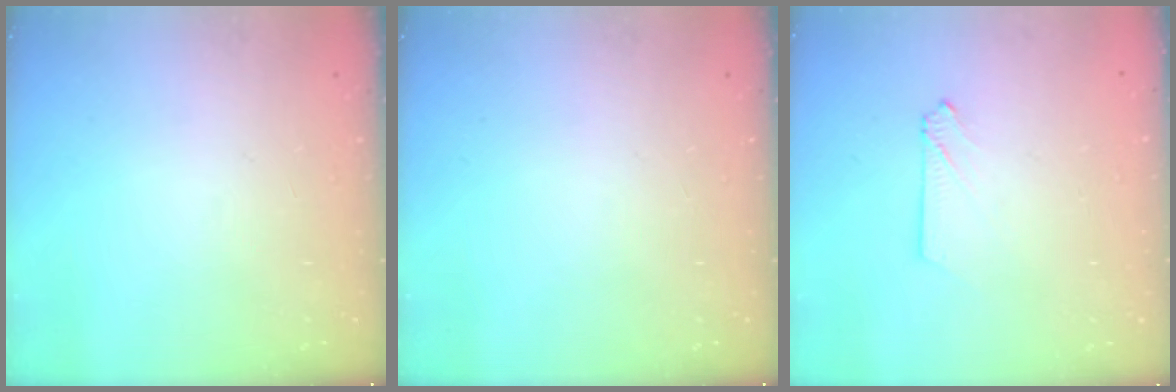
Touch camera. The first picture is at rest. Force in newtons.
{"total": 0.0}
{"total": 2.1, "press": 2.1, "slide": 0.2}